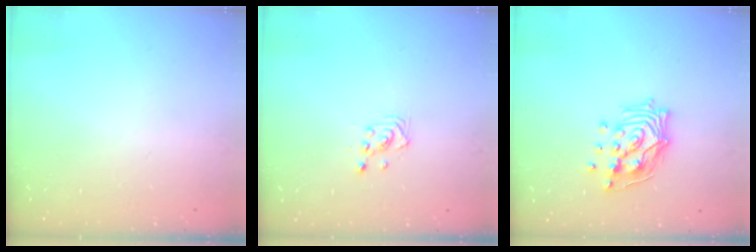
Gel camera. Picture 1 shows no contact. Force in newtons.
{"total": 3.0, "press": 3.0, "slide": 0.3}
{"total": 13.3, "press": 13.2, "slide": 1.1}